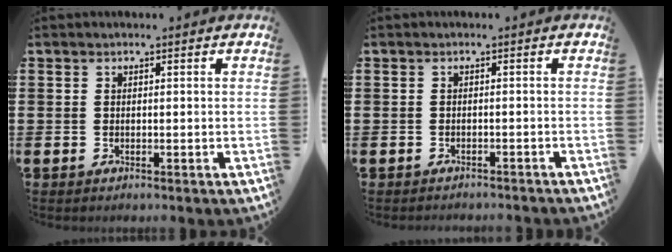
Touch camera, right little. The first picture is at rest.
{"total": 0.5, "force": [-0.5, -0.1, -0.2], "torque": [0.002, 0.002, -0.011]}